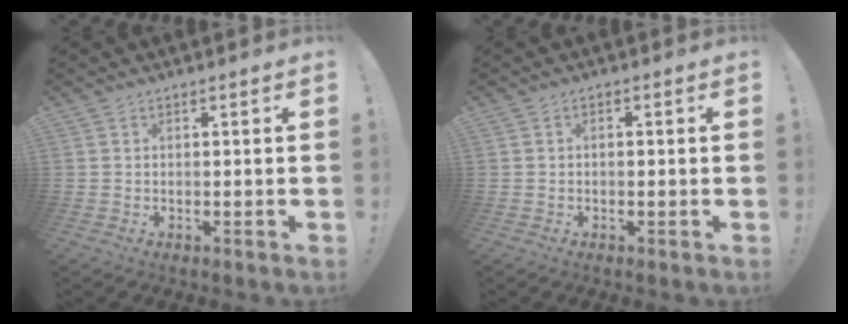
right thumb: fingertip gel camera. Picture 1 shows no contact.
{"total": 0.9, "force": [-0.8, 0.1, 0.5], "torque": [-0.011, 0.002, -0.013]}